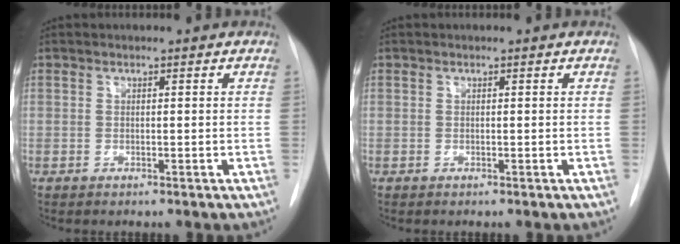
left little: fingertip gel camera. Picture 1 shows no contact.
{"total": 0.0}